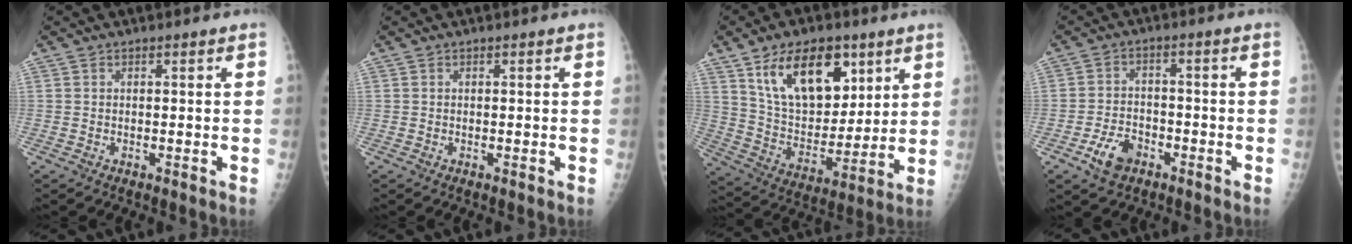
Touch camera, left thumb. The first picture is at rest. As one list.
[{"total": 0.0}, {"total": 18.3, "force": [9.4, 10.4, 11.8], "torque": [-0.145, -0.049, 0.175]}, {"total": 6.2, "force": [-3.4, 4.0, 3.3], "torque": [-0.054, 0.021, -0.059]}]